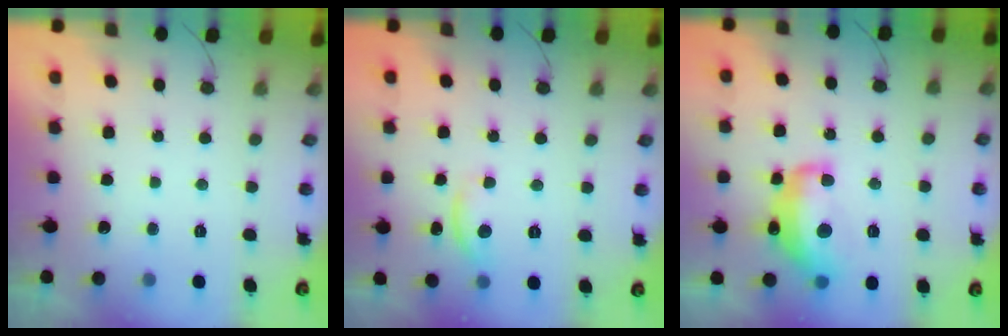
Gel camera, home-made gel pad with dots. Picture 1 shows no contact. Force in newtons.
{"total": 5.2, "press": 5.1, "slide": 0.3}
{"total": 14.3, "press": 14.3, "slide": 1.3}